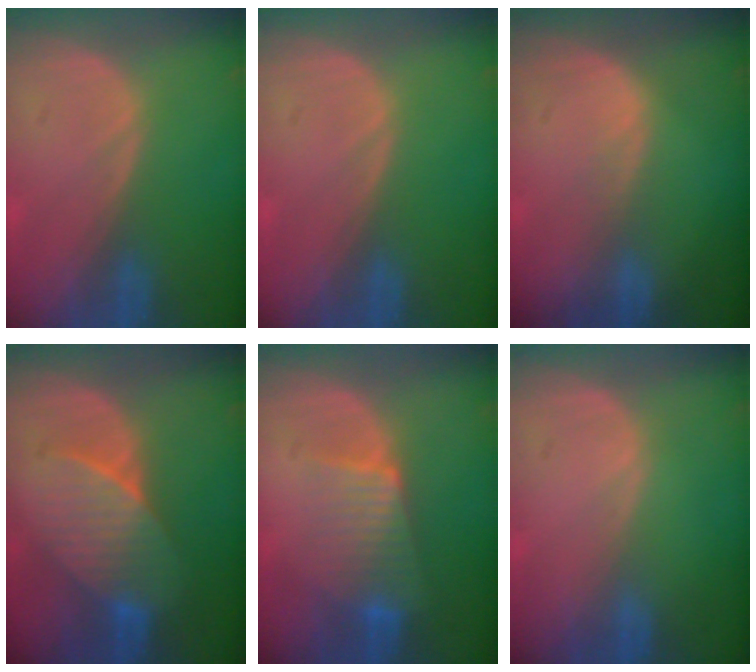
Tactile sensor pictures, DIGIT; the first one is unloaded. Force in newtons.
{"total": 0.0}
{"total": 0.9, "press": 0.9, "slide": 0.1}
{"total": 7.1, "press": 6.9, "slide": 1.4}
{"total": 6.6, "press": 6.2, "slide": 2.4}
{"total": 0.0}